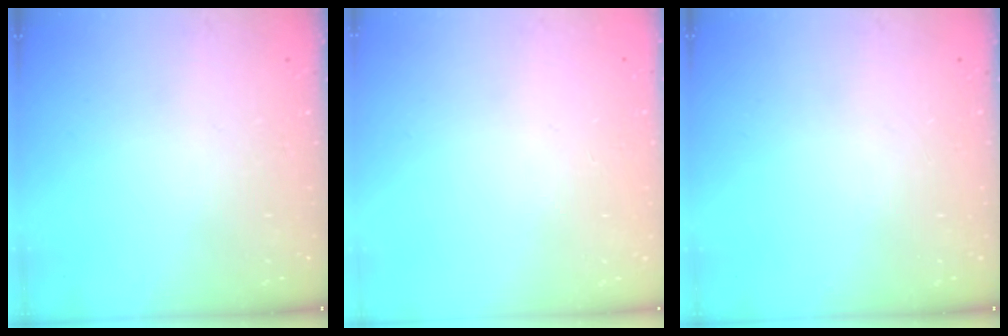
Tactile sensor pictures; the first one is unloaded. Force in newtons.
{"total": 0.0}
{"total": 0.0}